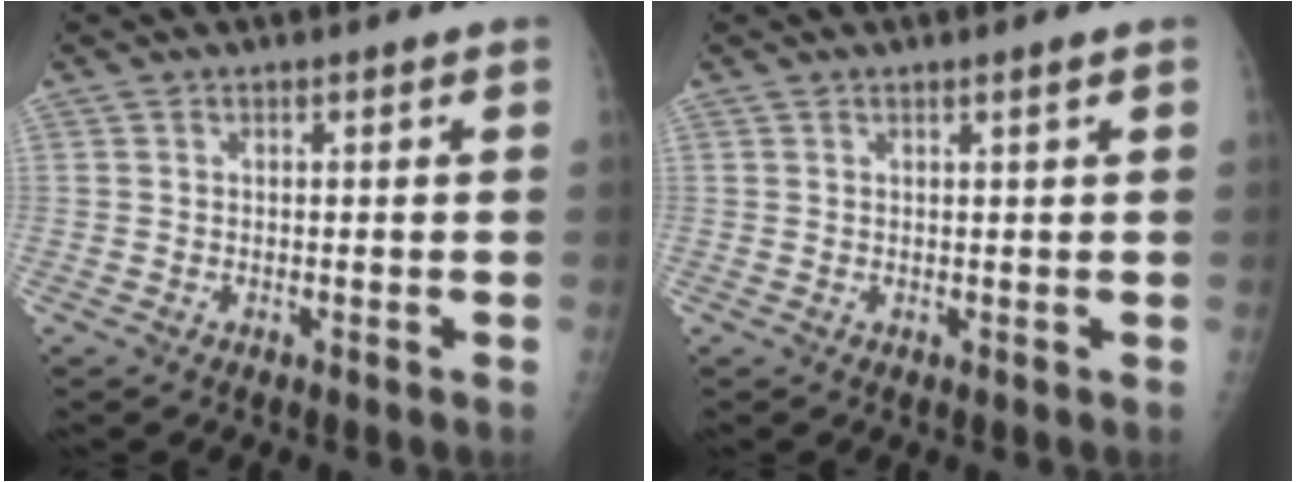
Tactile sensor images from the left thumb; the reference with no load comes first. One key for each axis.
{"total": 1.0, "fx": 0.5, "fy": -0.2, "fz": 0.8, "tx": -0.017, "ty": -0.003, "tz": 0.011}